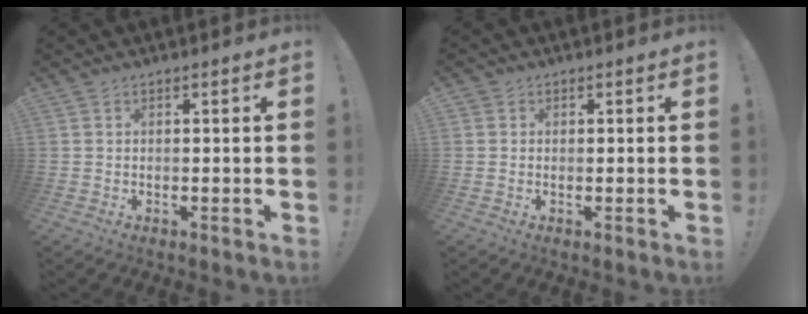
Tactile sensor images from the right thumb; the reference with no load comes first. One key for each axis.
{"total": 0.8, "fx": 0.5, "fy": 0.6, "fz": 0.2, "tx": 0.004, "ty": -0.002, "tz": 0.007}